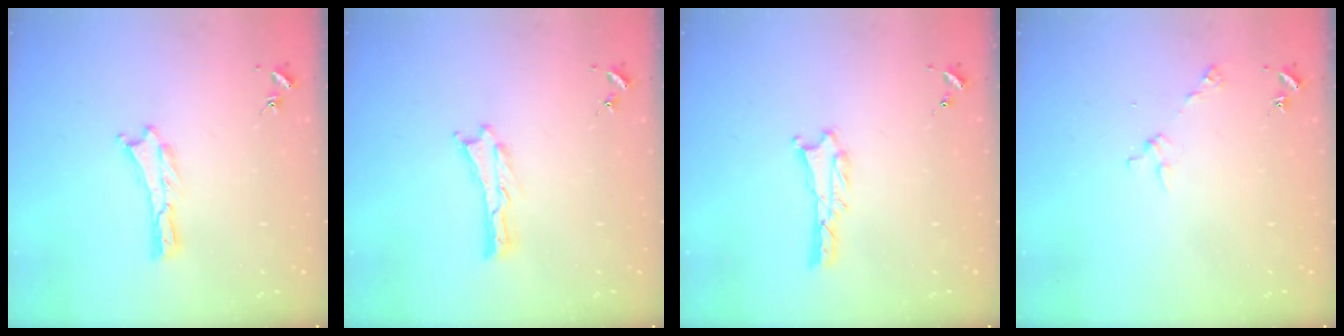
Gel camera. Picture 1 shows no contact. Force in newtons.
{"total": 0.0}
{"total": 1.0, "press": 1.0, "slide": 0.1}
{"total": 2.9, "press": 2.9, "slide": 0.2}